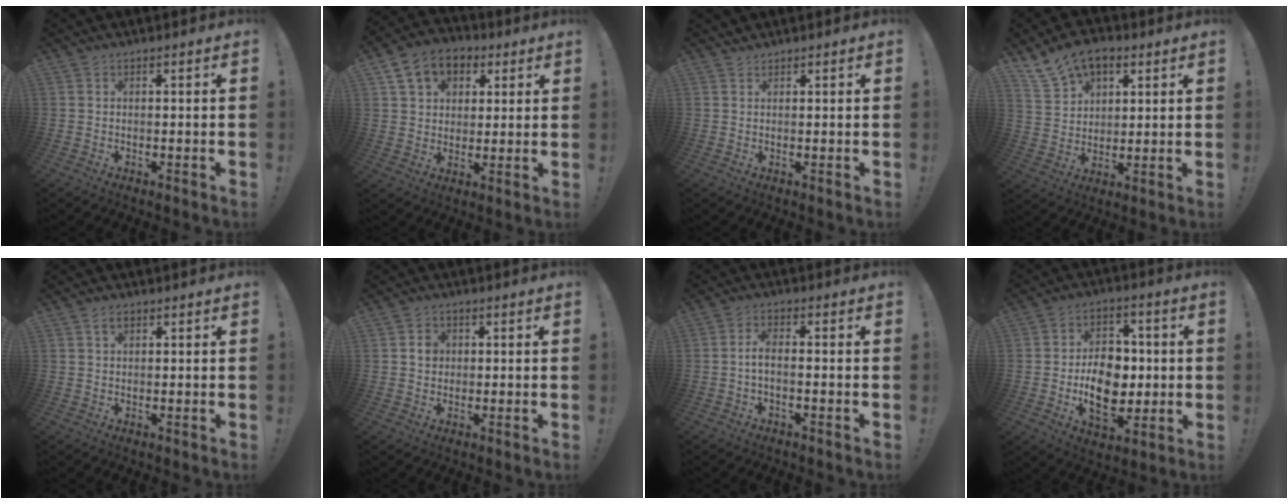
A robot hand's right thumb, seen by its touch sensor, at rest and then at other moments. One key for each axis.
{"total": 11.4, "fx": 5.1, "fy": 8.6, "fz": 5.5, "tx": -0.086, "ty": -0.014, "tz": 0.103}
{"total": 1.2, "fx": 1.2, "fy": 0.2, "fz": -0.1, "tx": 0.010, "ty": -0.005, "tz": 0.022}
{"total": 11.4, "fx": 7.4, "fy": 7.4, "fz": 4.6, "tx": -0.077, "ty": -0.041, "tz": 0.145}
{"total": 2.0, "fx": 1.2, "fy": 1.1, "fz": 1.2, "tx": -0.011, "ty": -0.002, "tz": 0.018}
{"total": 3.2, "fx": 0.5, "fy": 2.9, "fz": 1.3, "tx": -0.008, "ty": -0.002, "tz": 0.005}
{"total": 3.8, "fx": -0.8, "fy": 1.0, "fz": 3.6, "tx": -0.070, "ty": 0.000, "tz": -0.014}
{"total": 14.7, "fx": -1.5, "fy": 10.5, "fz": 10.1, "tx": -0.162, "ty": 0.002, "tz": -0.026}